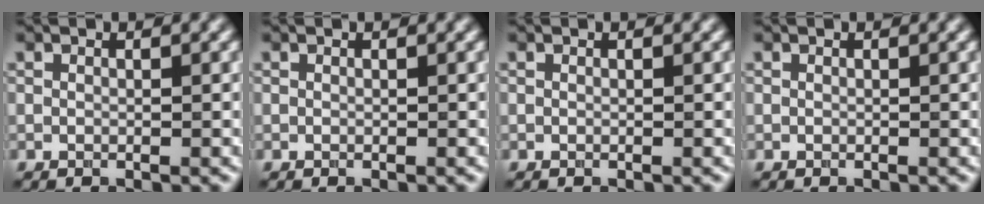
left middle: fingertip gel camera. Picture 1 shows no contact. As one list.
[{"total": 0.0}, {"total": 0.0}, {"total": 0.0}]